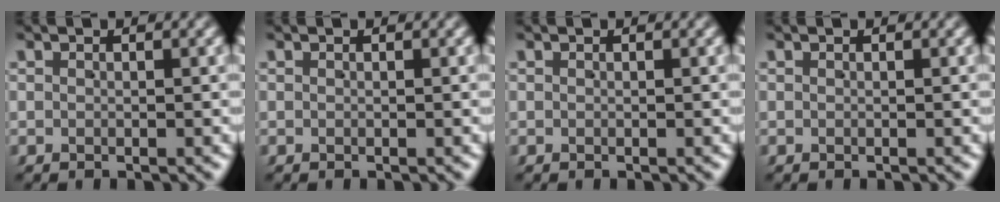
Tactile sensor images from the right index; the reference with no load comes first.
{"total": 0.0}
{"total": 0.0}
{"total": 0.0}